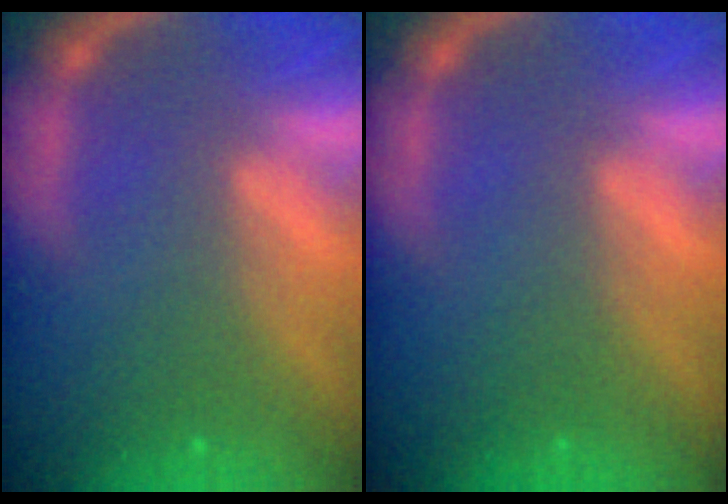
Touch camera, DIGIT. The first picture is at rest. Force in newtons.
{"total": 0.0}